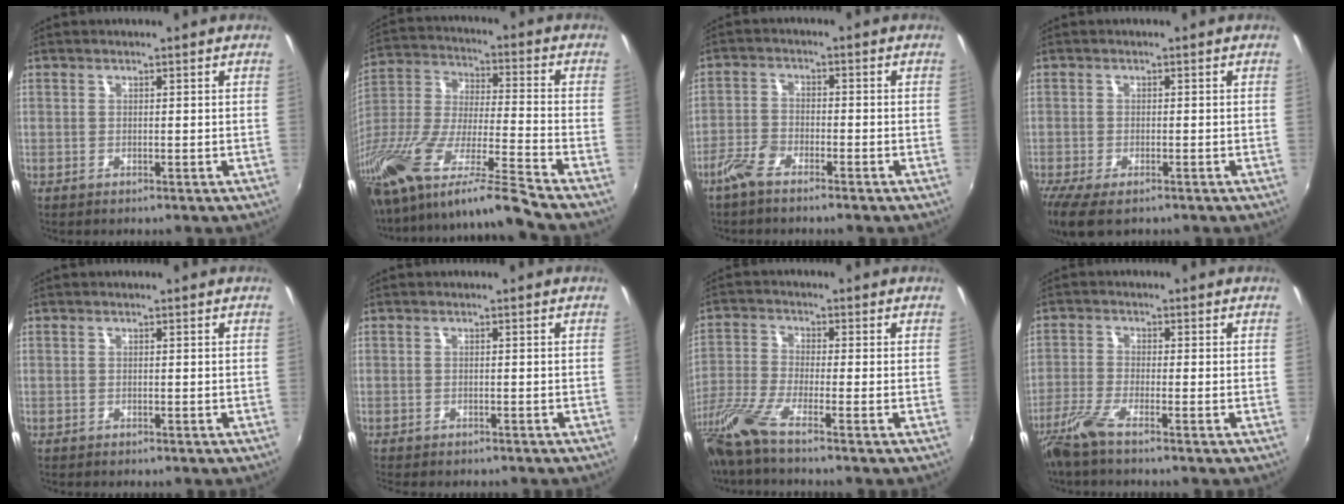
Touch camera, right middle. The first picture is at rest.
{"total": 23.5, "force": [-17.6, 0.3, 15.7], "torque": [-0.280, -0.063, -0.321]}
{"total": 4.6, "force": [-3.7, 1.4, 2.3], "torque": [-0.062, 0.000, -0.076]}
{"total": 7.9, "force": [-5.6, 2.8, 4.9], "torque": [-0.116, -0.041, -0.098]}
{"total": 0.6, "force": [-0.5, 0.2, 0.1], "torque": [-0.003, -0.004, -0.010]}
{"total": 3.1, "force": [-2.8, 0.9, 1.0], "torque": [-0.028, -0.018, -0.044]}
{"total": 8.1, "force": [-6.2, -0.5, 5.2], "torque": [-0.117, -0.026, -0.126]}
{"total": 5.3, "force": [-4.1, -0.2, 3.4], "torque": [-0.087, -0.014, -0.086]}